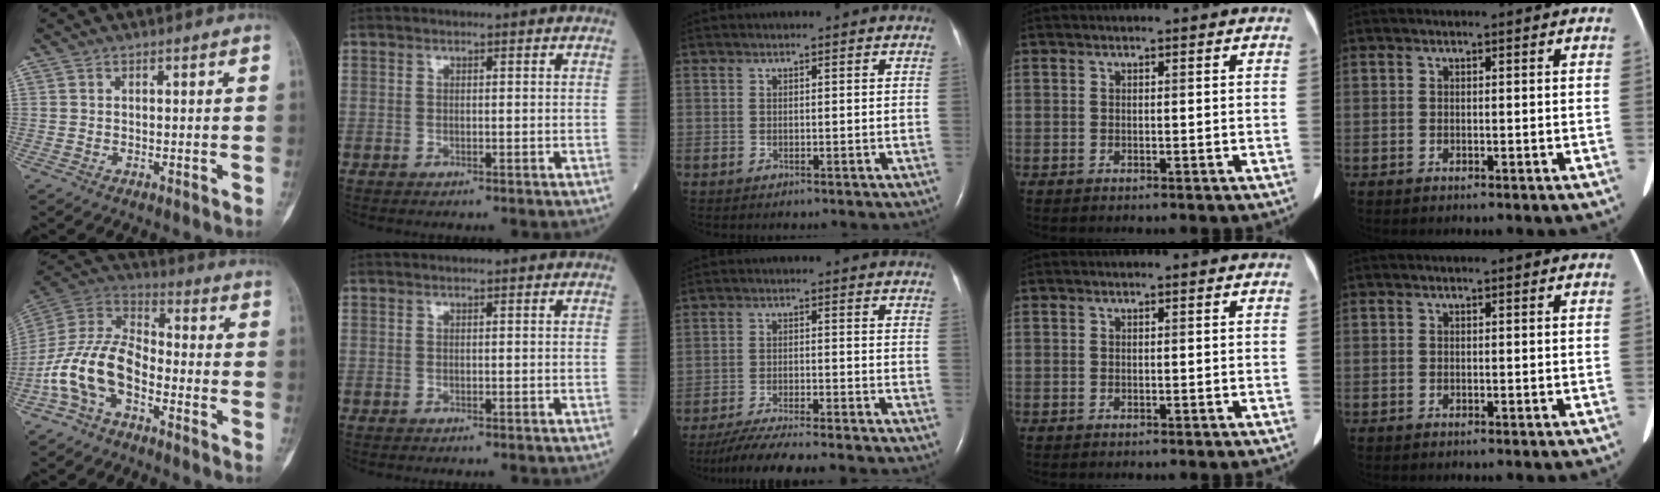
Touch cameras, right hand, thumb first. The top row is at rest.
{"thumb": {"total": 13.7, "force": [-5.4, 7.9, 9.8], "torque": [-0.195, 0.060, -0.116]}, "middle": {"total": 14.5, "force": [-12.9, 0.2, 6.6], "torque": [-0.099, -0.025, -0.194]}}